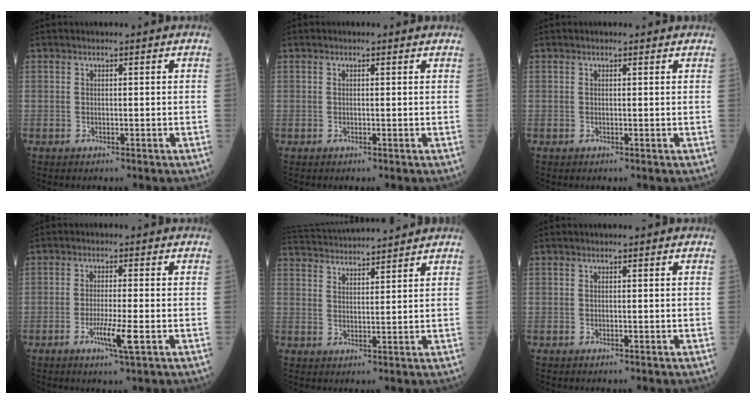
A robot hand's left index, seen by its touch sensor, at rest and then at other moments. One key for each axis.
{"total": 0.0}
{"total": 0.7, "fx": 0.7, "fy": 0.2, "fz": 0.0, "tx": -0.012, "ty": 0.002, "tz": 0.005}
{"total": 4.7, "fx": -1.9, "fy": -0.2, "fz": 4.3, "tx": -0.084, "ty": -0.011, "tz": -0.033}
{"total": 12.6, "fx": 12.0, "fy": 0.5, "fz": 3.7, "tx": -0.083, "ty": 0.036, "tz": 0.190}
{"total": 0.0}